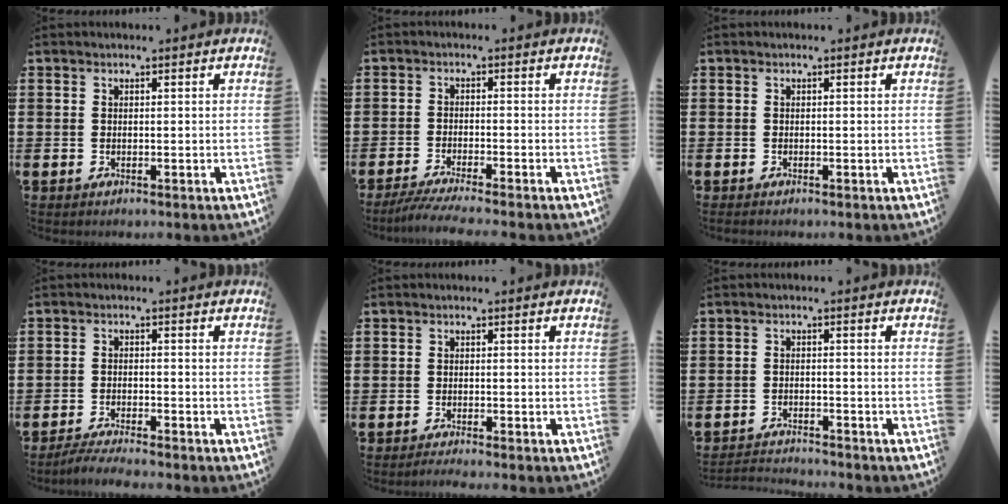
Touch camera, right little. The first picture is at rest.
{"total": 3.2, "force": [-2.6, -0.2, 1.8], "torque": [-0.027, -0.005, -0.047]}
{"total": 0.0}
{"total": 2.7, "force": [-2.5, -0.1, 0.8], "torque": [-0.013, 0.002, -0.049]}
{"total": 1.0, "force": [-0.9, -0.1, 0.4], "torque": [-0.007, -0.001, -0.017]}
{"total": 2.2, "force": [-2.2, -0.1, -0.2], "torque": [-0.003, 0.002, -0.048]}